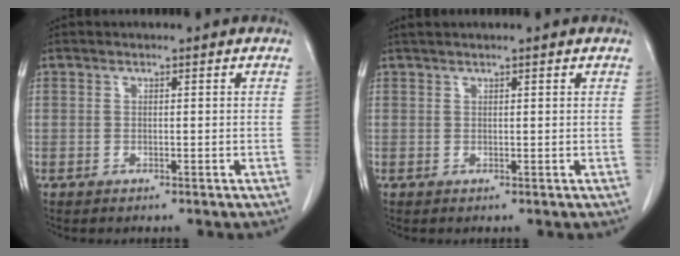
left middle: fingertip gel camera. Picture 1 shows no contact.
{"total": 3.0, "force": [2.4, 0.1, 1.8], "torque": [-0.026, 0.030, 0.038]}